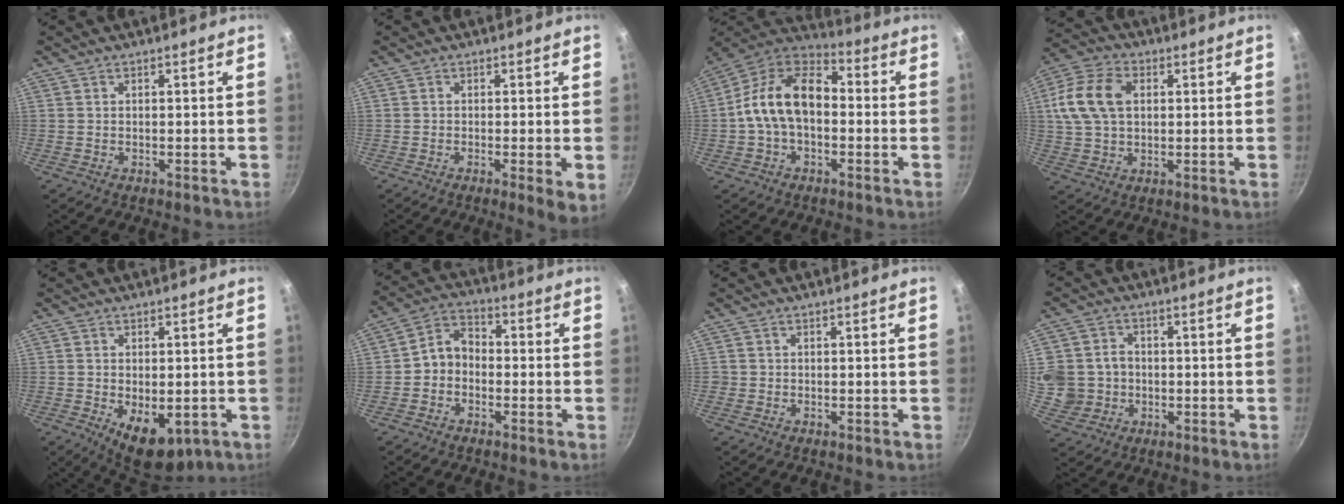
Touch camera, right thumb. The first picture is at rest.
{"total": 4.3, "force": [-1.0, 0.8, 4.1], "torque": [-0.058, -0.009, -0.013]}
{"total": 15.1, "force": [-0.9, 9.8, 11.4], "torque": [-0.178, 0.048, -0.037]}
{"total": 12.8, "force": [2.6, 8.8, 9.0], "torque": [-0.163, 0.015, 0.038]}
{"total": 9.5, "force": [-2.7, 5.4, 7.4], "torque": [-0.084, -0.004, -0.023]}
{"total": 5.9, "force": [-1.5, 4.6, 3.3], "torque": [-0.041, 0.033, -0.042]}
{"total": 0.7, "force": [-0.2, 0.6, 0.1], "torque": [0.000, 0.001, -0.006]}
{"total": 10.4, "force": [-0.5, 9.7, 3.8], "torque": [-0.065, 0.013, -0.004]}